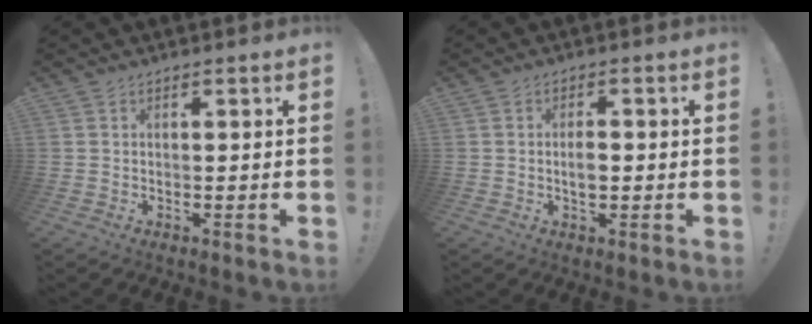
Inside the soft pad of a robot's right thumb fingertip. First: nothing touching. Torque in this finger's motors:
{"motor_torque": [0.06, 0.44, 0.19, 0.26, -0.01]}